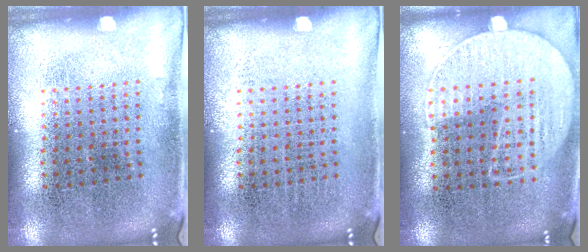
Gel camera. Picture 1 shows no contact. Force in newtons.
{"total": 0.0}
{"total": 1.3, "press": 1.0, "slide": 0.7}